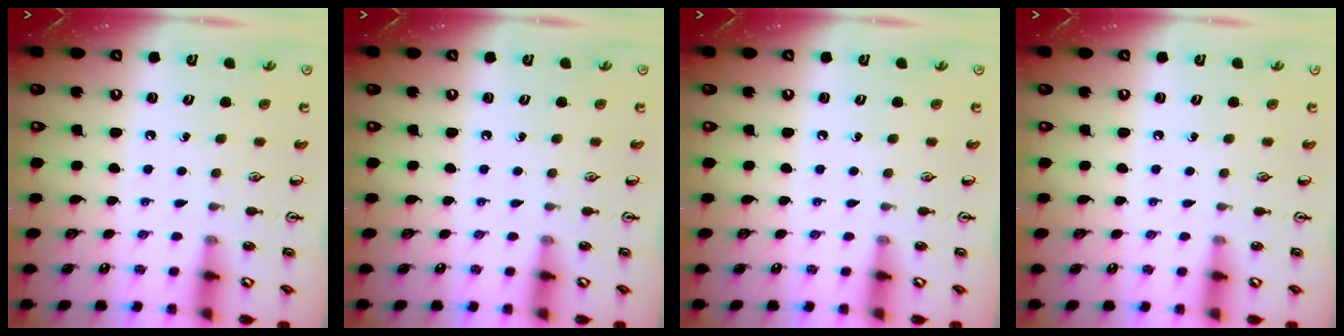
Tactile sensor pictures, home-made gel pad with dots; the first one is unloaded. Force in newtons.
{"total": 0.0}
{"total": 0.0}
{"total": 0.0}